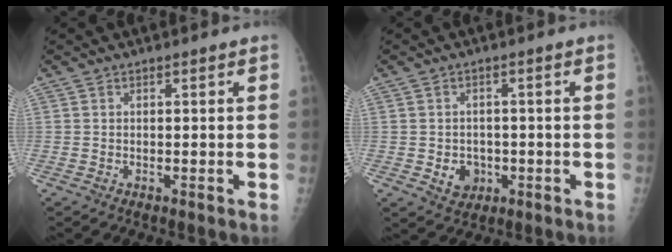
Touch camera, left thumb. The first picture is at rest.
{"total": 4.6, "force": [-1.2, 3.9, 2.1], "torque": [-0.010, 0.006, -0.010]}